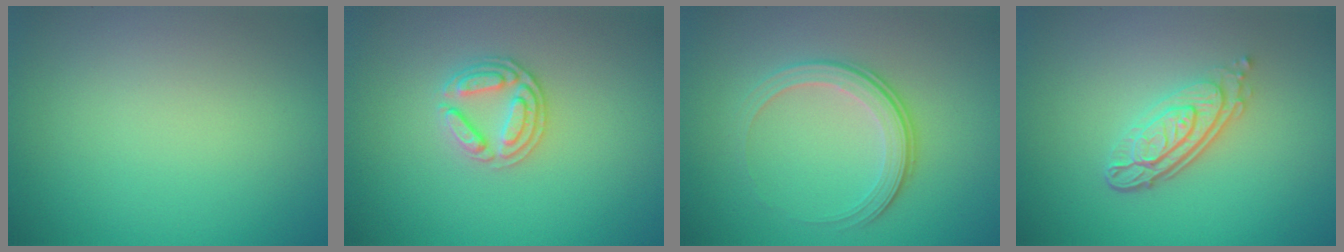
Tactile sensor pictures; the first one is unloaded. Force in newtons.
{"total": 2.6, "press": 2.5, "slide": 0.6}
{"total": 3.5, "press": 2.6, "slide": 2.4}
{"total": 4.2, "press": 3.0, "slide": 3.0}